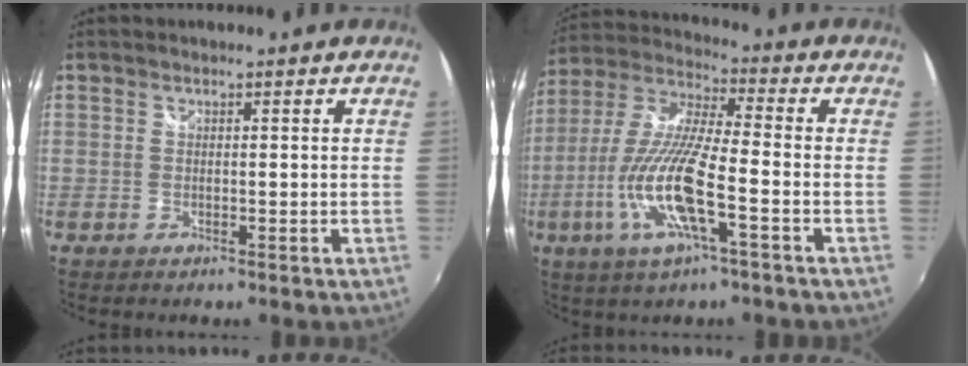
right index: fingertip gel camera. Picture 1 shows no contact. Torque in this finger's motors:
{"motor_torque": [2.14, 0.00, 1.05, 0.21]}